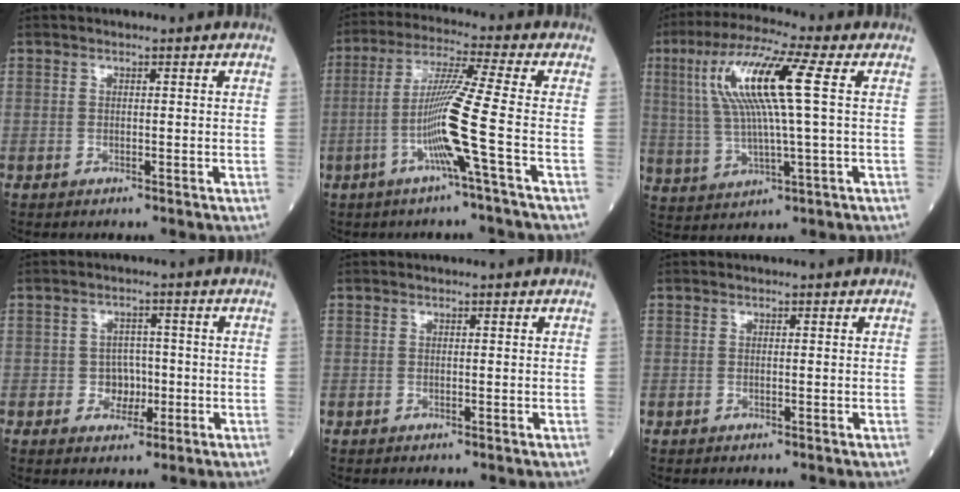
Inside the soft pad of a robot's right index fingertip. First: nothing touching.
{"total": 10.0, "force": [-3.1, -2.5, 9.1], "torque": [-0.180, -0.002, -0.063]}
{"total": 13.5, "force": [3.3, 0.5, 13.1], "torque": [-0.270, 0.019, 0.060]}
{"total": 3.4, "force": [-0.8, 3.0, 1.6], "torque": [-0.015, 0.008, -0.010]}
{"total": 0.0}
{"total": 0.0}